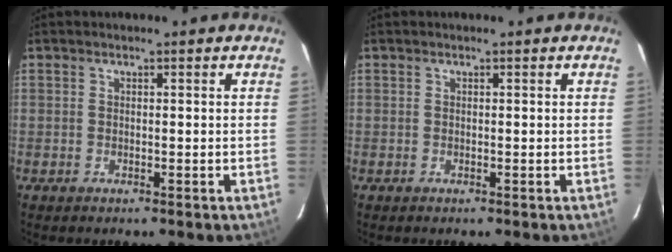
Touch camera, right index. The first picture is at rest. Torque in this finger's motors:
{"motor_torque": [-0.02, 0.02, 0.01, 0.00]}